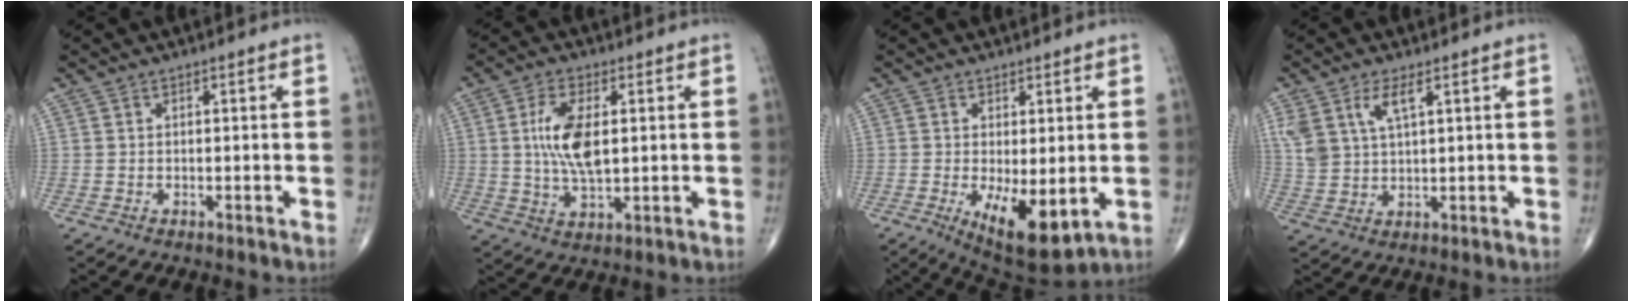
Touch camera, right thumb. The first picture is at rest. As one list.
[{"total": 9.7, "force": [1.3, 4.4, 8.6], "torque": [-0.171, -0.008, 0.027]}, {"total": 10.2, "force": [-2.2, 4.1, 9.0], "torque": [-0.136, -0.025, -0.020]}, {"total": 6.7, "force": [3.3, 2.8, 5.1], "torque": [-0.113, -0.008, 0.073]}]